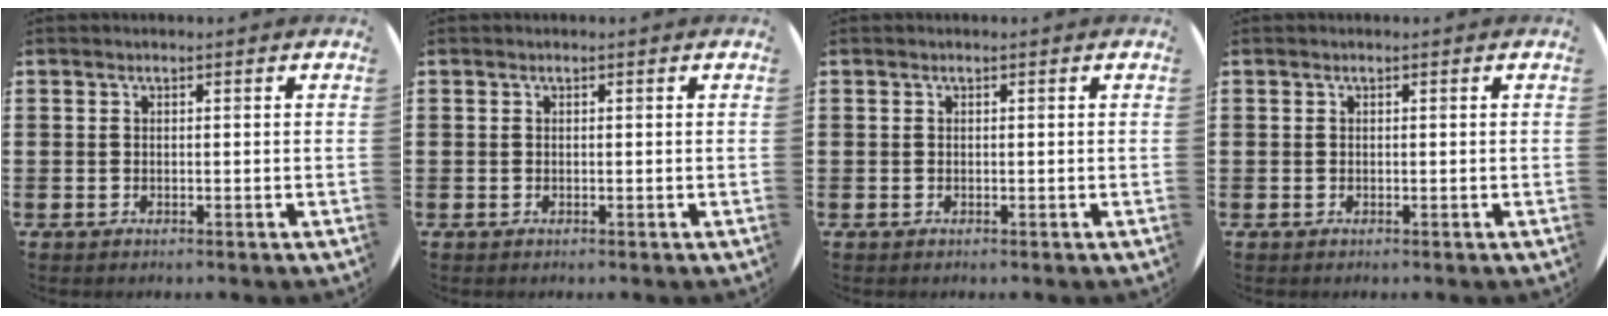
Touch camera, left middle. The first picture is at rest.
{"total": 0.0}
{"total": 0.0}
{"total": 0.0}